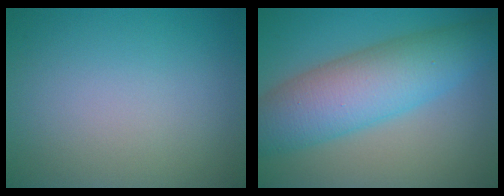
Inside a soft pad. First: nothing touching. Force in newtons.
{"total": 8.4, "press": 8.4, "slide": 0.1}